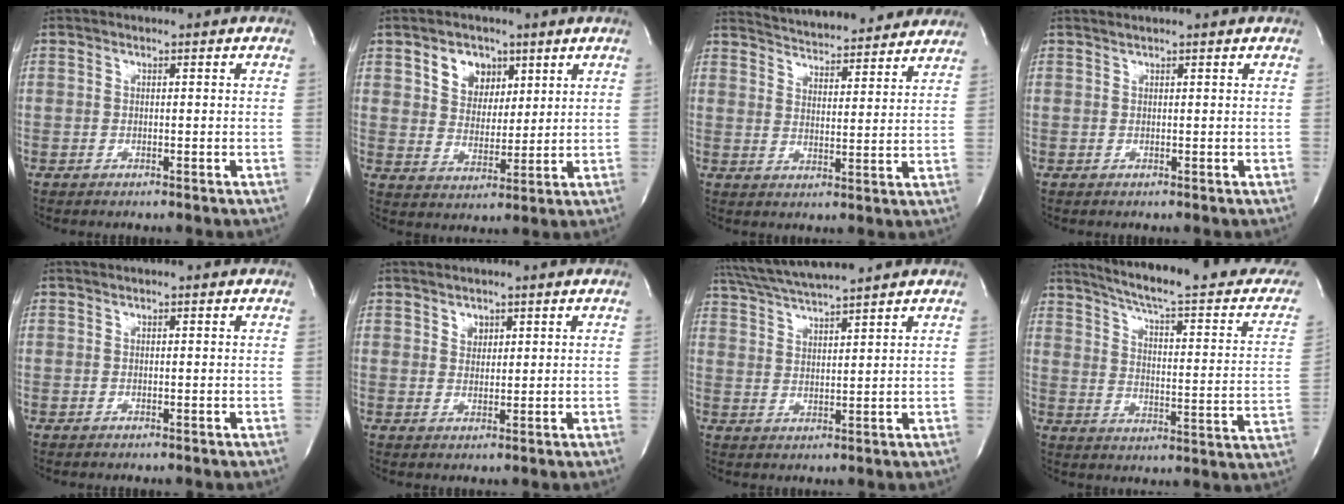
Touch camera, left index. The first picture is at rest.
{"total": 5.9, "force": [2.9, 4.5, 2.6], "torque": [-0.046, 0.008, 0.053]}
{"total": 16.5, "force": [15.6, 2.6, 4.7], "torque": [-0.067, 0.004, 0.205]}
{"total": 0.8, "force": [0.7, -0.3, 0.2], "torque": [-0.011, 0.006, 0.017]}
{"total": 0.0}
{"total": 1.7, "force": [0.9, 1.3, 0.6], "torque": [-0.009, -0.004, 0.016]}
{"total": 9.3, "force": [8.4, -0.8, 3.9], "torque": [-0.078, 0.019, 0.144]}
{"total": 23.9, "force": [20.6, 2.0, 12.0], "torque": [-0.174, -0.059, 0.258]}